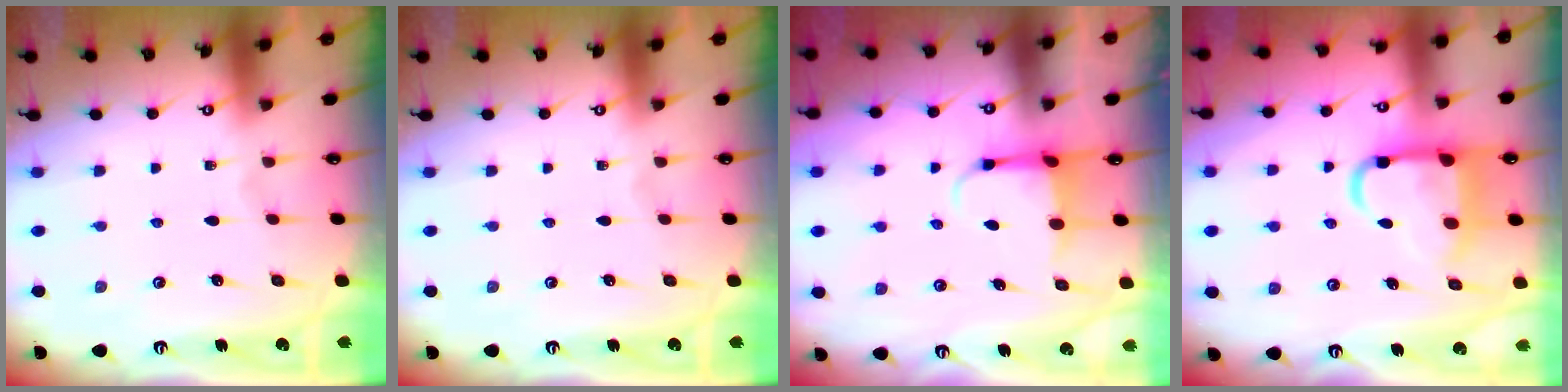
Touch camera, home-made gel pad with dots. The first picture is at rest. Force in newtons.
{"total": 0.0}
{"total": 3.9, "press": 3.8, "slide": 1.0}
{"total": 12.7, "press": 12.6, "slide": 1.6}